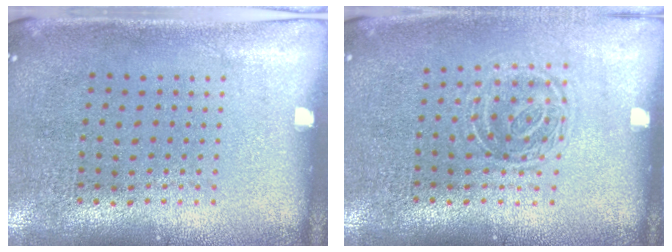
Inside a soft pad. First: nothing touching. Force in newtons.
{"total": 1.3, "press": 1.0, "slide": 0.8}